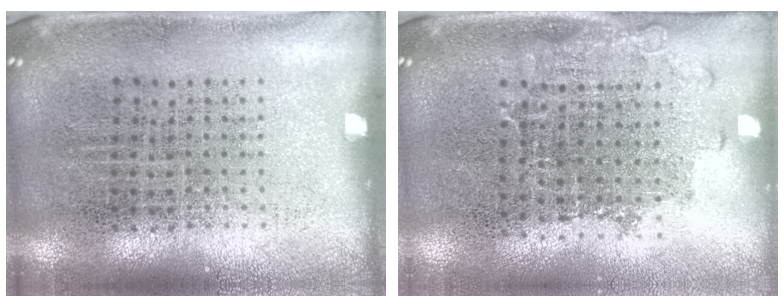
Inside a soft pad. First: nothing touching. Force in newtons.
{"total": 1.3, "press": 1.1, "slide": 0.7}